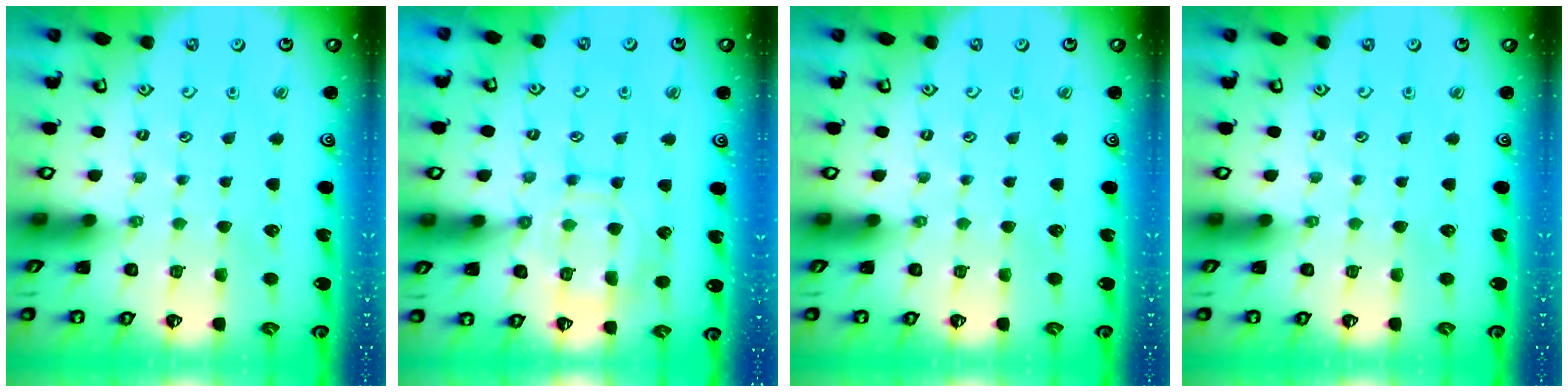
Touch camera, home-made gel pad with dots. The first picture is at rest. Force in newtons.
{"total": 10.9, "press": 10.9, "slide": 0.9}
{"total": 0.0}
{"total": 0.0}